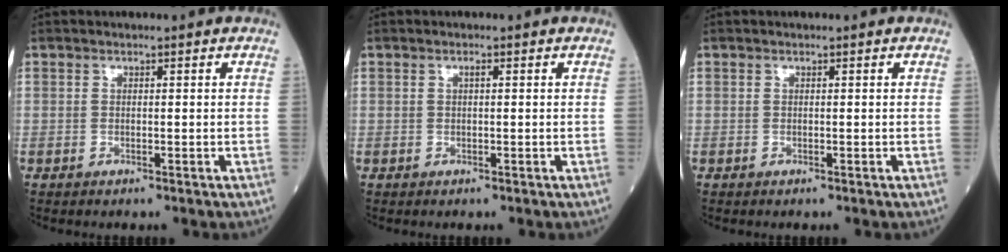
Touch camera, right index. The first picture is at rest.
{"total": 0.6, "force": [0.1, 0.1, 0.5], "torque": [-0.012, 0.001, 0.003]}
{"total": 0.0}